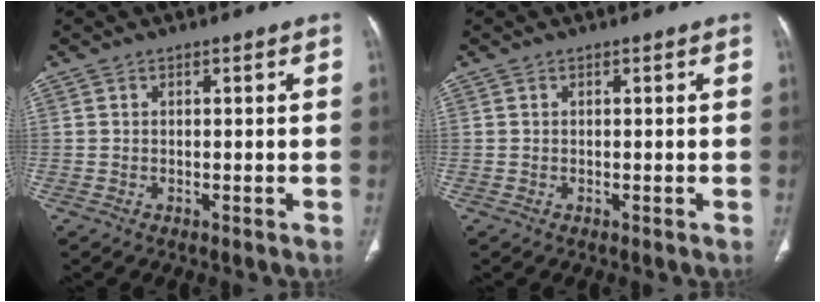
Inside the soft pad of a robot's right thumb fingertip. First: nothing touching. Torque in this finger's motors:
{"motor_torque": [0.00, 0.00, 0.00, 0.00, 0.00]}